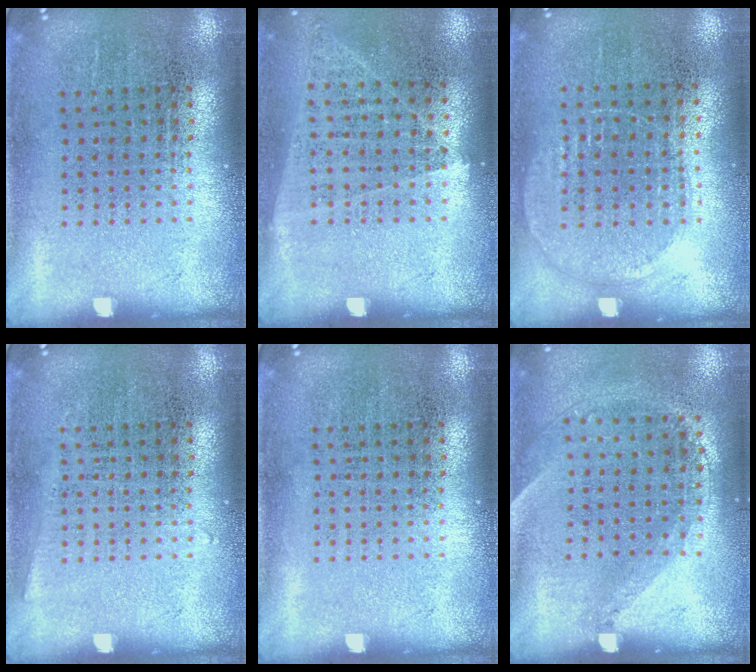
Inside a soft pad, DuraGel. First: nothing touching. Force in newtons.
{"total": 1.0, "press": 0.9, "slide": 0.4}
{"total": 1.0, "press": 0.9, "slide": 0.4}
{"total": 0.7, "press": 0.7, "slide": 0.0}
{"total": 0.0}
{"total": 1.4, "press": 1.0, "slide": 1.0}